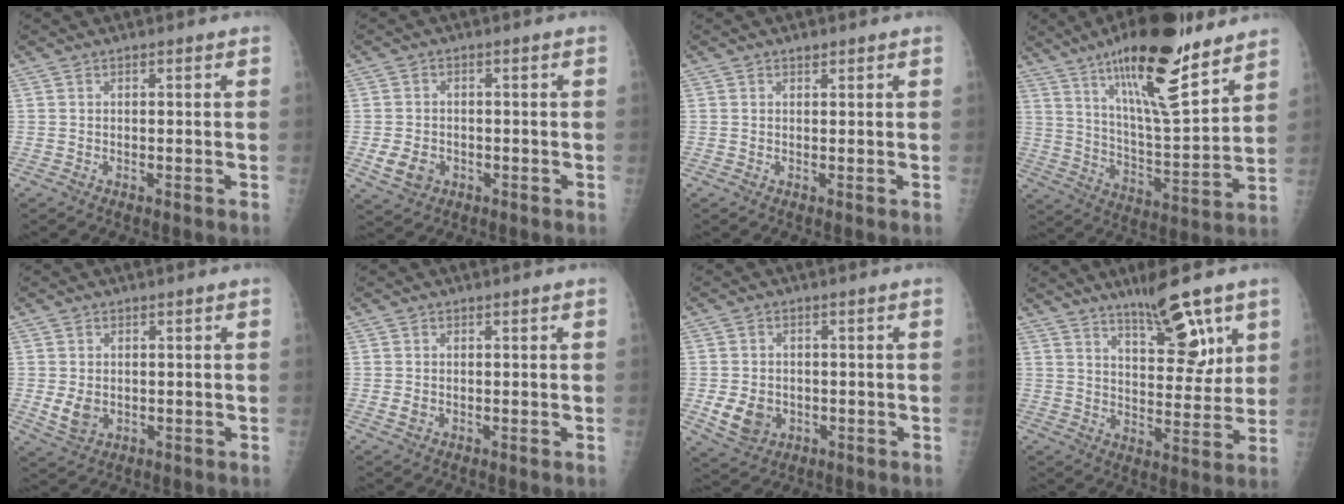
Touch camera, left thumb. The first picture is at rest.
{"total": 4.9, "force": [-1.4, 3.9, 2.5], "torque": [-0.039, 0.003, -0.018]}
{"total": 0.8, "force": [0.6, 0.3, 0.3], "torque": [-0.004, -0.003, 0.009]}
{"total": 21.4, "force": [14.4, 4.9, 15.1], "torque": [-0.227, -0.074, 0.240]}
{"total": 4.4, "force": [-0.2, 3.4, 2.7], "torque": [-0.040, -0.007, 0.008]}
{"total": 1.5, "force": [0.0, 1.2, 0.8], "torque": [-0.012, -0.001, 0.003]}
{"total": 6.5, "force": [-1.3, 5.4, 3.5], "torque": [-0.049, 0.001, -0.011]}
{"total": 13.0, "force": [7.9, 4.1, 9.4], "torque": [-0.112, -0.045, 0.126]}